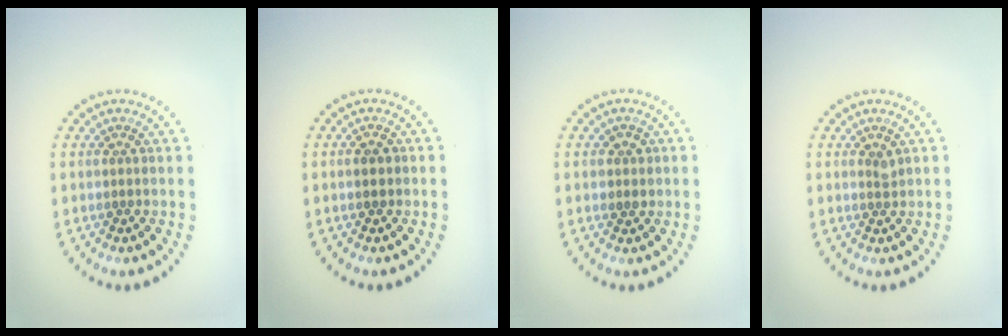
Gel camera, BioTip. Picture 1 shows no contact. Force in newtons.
{"total": 1.9, "press": 1.9, "slide": 0.1}
{"total": 1.6, "press": 1.5, "slide": 0.5}
{"total": 0.7, "press": 0.6, "slide": 0.5}